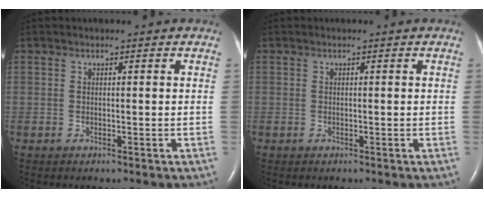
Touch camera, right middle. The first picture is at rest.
{"total": 0.0}